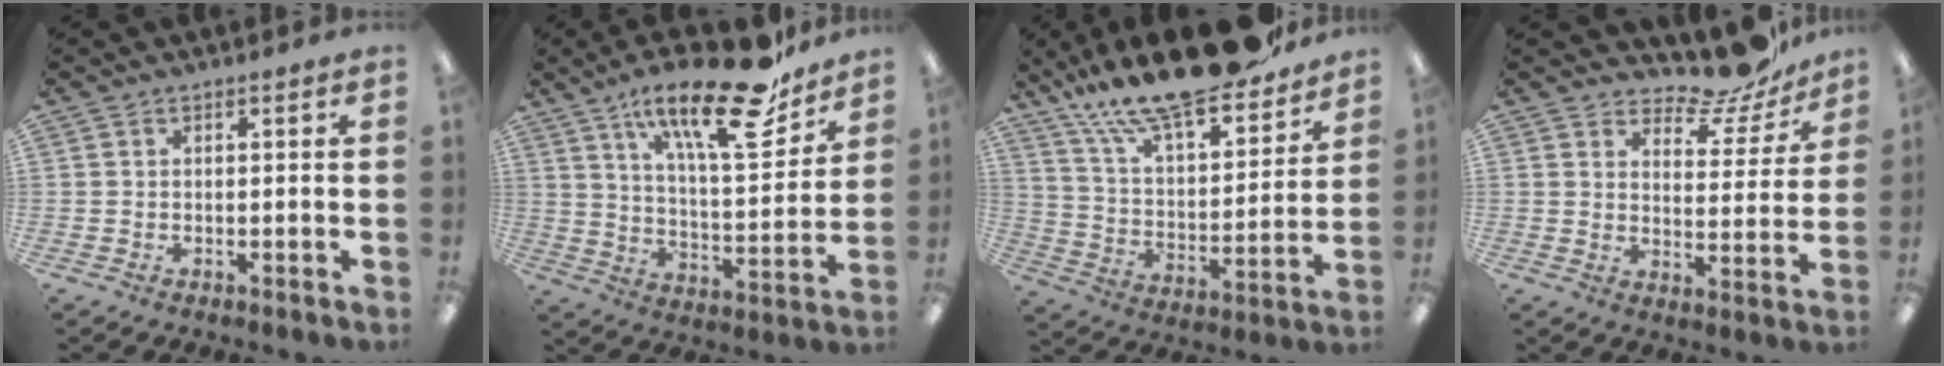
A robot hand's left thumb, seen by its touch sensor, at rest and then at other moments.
{"total": 24.2, "force": [16.0, 7.6, 16.4], "torque": [-0.248, -0.096, 0.259]}
{"total": 21.2, "force": [18.1, 4.7, 10.0], "torque": [-0.171, -0.126, 0.310]}
{"total": 11.1, "force": [10.2, 3.1, 3.2], "torque": [-0.033, -0.094, 0.178]}